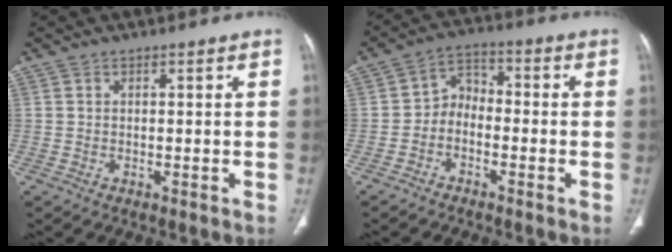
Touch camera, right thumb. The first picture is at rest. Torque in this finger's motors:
{"motor_torque": [0.01, 0.01, -0.23, -0.03, 0.08]}